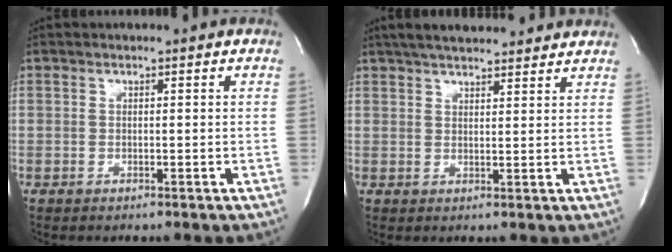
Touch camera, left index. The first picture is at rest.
{"total": 13.4, "force": [11.8, 2.7, 5.8], "torque": [-0.086, 0.039, 0.162]}